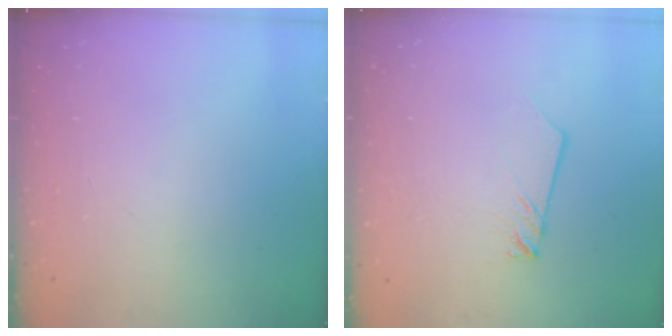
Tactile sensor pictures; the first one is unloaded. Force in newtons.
{"total": 2.5, "press": 2.5, "slide": 0.1}